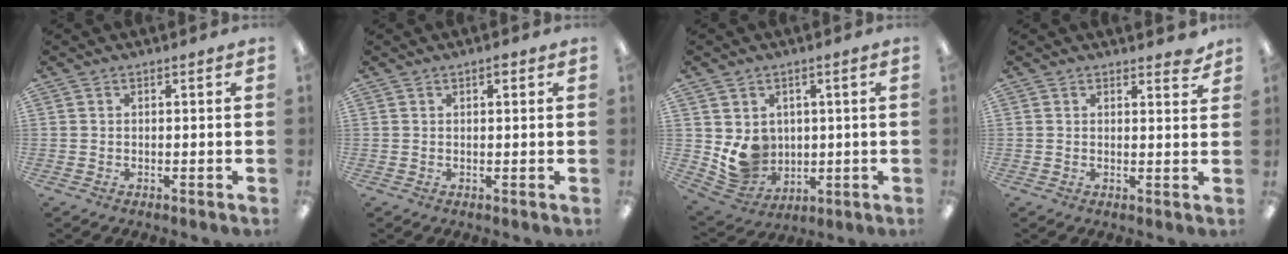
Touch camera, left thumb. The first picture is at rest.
{"total": 1.5, "force": [0.9, 0.4, 1.1], "torque": [-0.016, -0.001, 0.014]}
{"total": 7.8, "force": [1.6, 7.4, 2.2], "torque": [-0.044, -0.015, 0.040]}
{"total": 2.2, "force": [2.0, 0.5, 0.9], "torque": [0.003, -0.012, 0.030]}